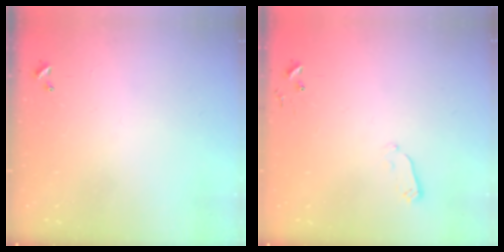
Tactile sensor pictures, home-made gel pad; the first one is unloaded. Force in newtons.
{"total": 2.9, "press": 2.9, "slide": 0.4}